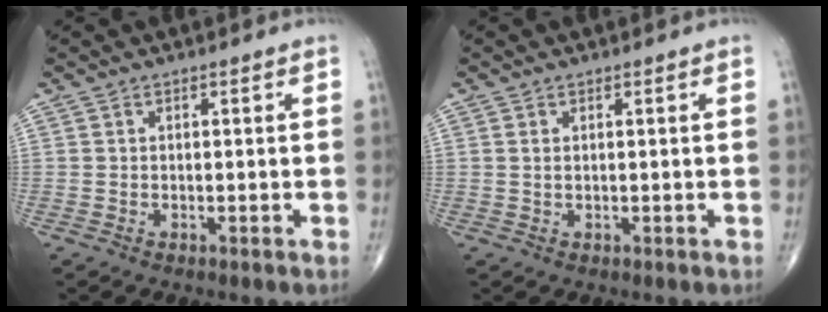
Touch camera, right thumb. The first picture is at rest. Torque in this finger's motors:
{"motor_torque": [0.18, -0.44, -0.06, -0.14, 0.03]}